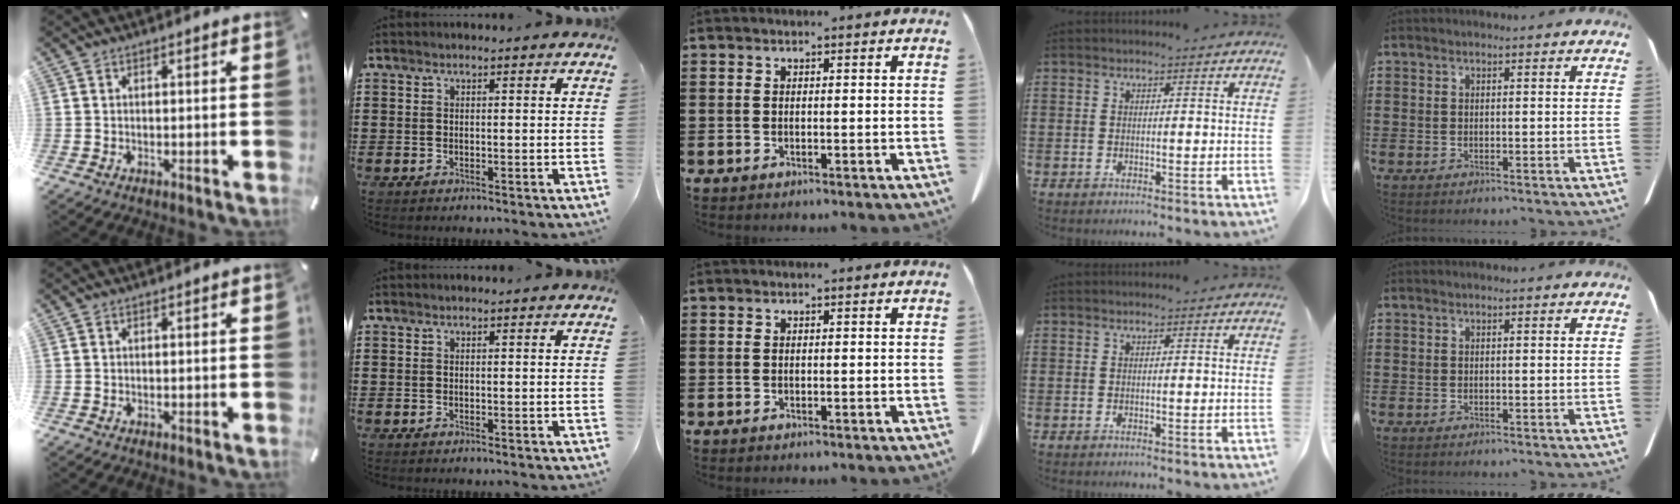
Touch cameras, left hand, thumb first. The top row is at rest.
{}